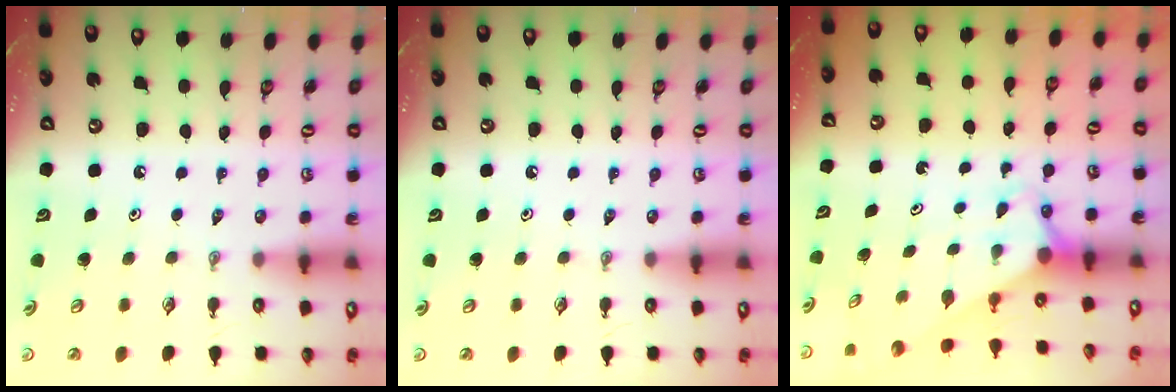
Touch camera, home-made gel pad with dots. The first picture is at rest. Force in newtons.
{"total": 0.0}
{"total": 2.9, "press": 2.9, "slide": 0.0}